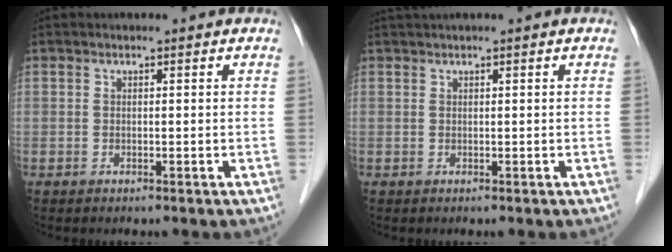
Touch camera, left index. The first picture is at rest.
{"total": 1.6, "force": [1.4, -0.2, 0.7], "torque": [-0.010, 0.022, 0.029]}